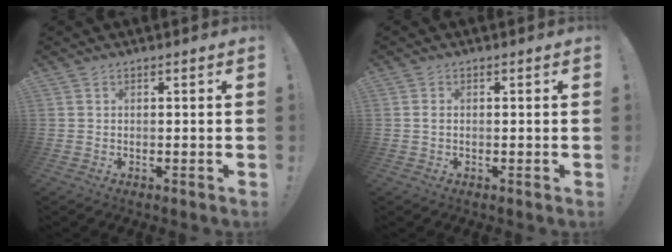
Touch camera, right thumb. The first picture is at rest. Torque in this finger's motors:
{"motor_torque": [-0.14, -0.01, -0.24, 0.17, 0.02]}